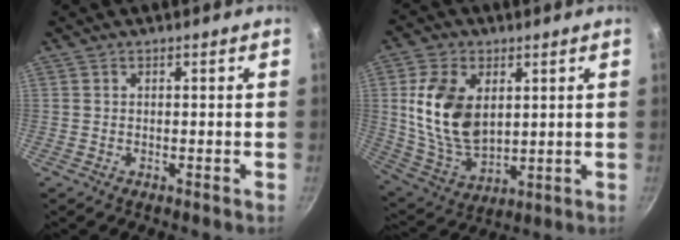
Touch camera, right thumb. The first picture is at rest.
{"total": 15.2, "force": [3.1, 9.8, 11.3], "torque": [-0.197, -0.022, 0.072]}